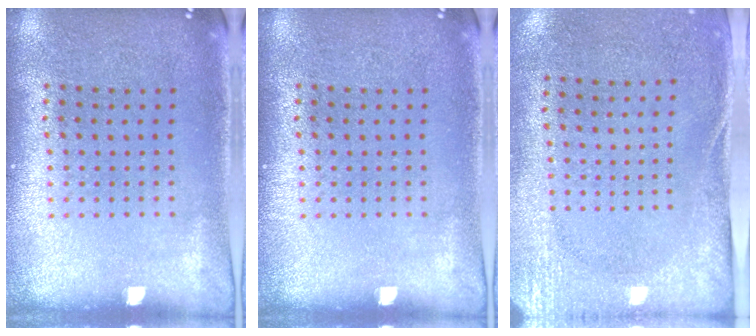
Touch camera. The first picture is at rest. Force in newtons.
{"total": 0.0}
{"total": 2.7, "press": 2.2, "slide": 1.7}